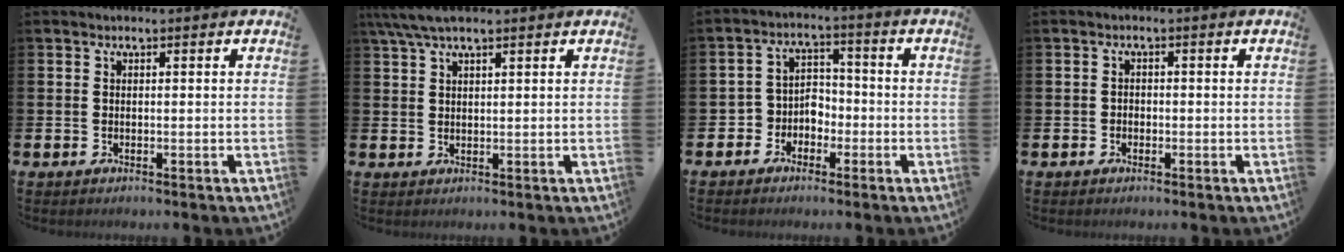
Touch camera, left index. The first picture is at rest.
{"total": 4.4, "force": [3.3, 1.0, 2.7], "torque": [-0.066, 0.000, 0.062]}
{"total": 3.9, "force": [-2.1, 3.2, 0.4], "torque": [-0.022, 0.003, -0.051]}
{"total": 1.2, "force": [-0.7, 0.9, 0.2], "torque": [-0.006, 0.004, -0.015]}